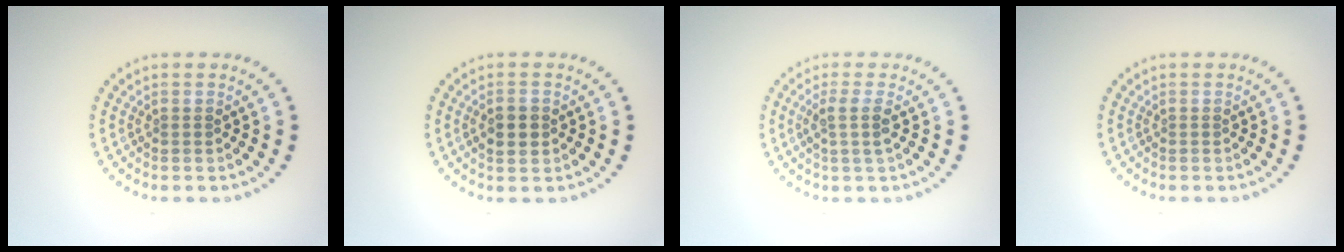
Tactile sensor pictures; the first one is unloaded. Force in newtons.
{"total": 2.0, "press": 2.0, "slide": 0.1}
{"total": 1.9, "press": 1.5, "slide": 1.1}
{"total": 0.0}